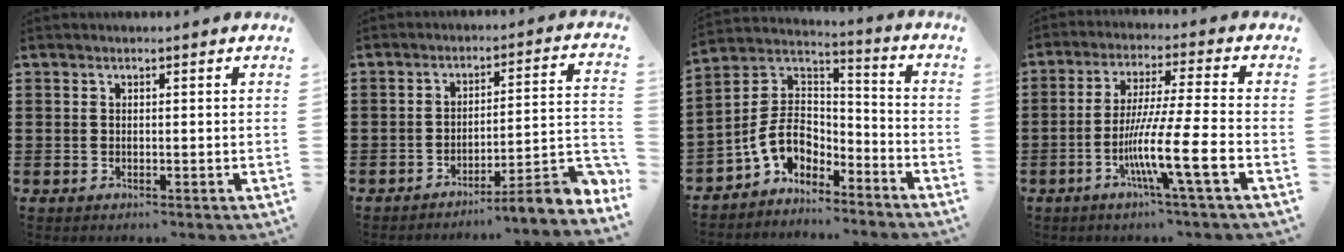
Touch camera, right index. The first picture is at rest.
{"total": 6.7, "force": [-4.3, 0.1, 5.1], "torque": [-0.074, -0.021, -0.083]}
{"total": 7.2, "force": [-3.5, 5.0, 3.9], "torque": [-0.106, -0.005, -0.074]}
{"total": 11.5, "force": [-4.3, 0.1, 10.6], "torque": [-0.203, -0.012, -0.085]}